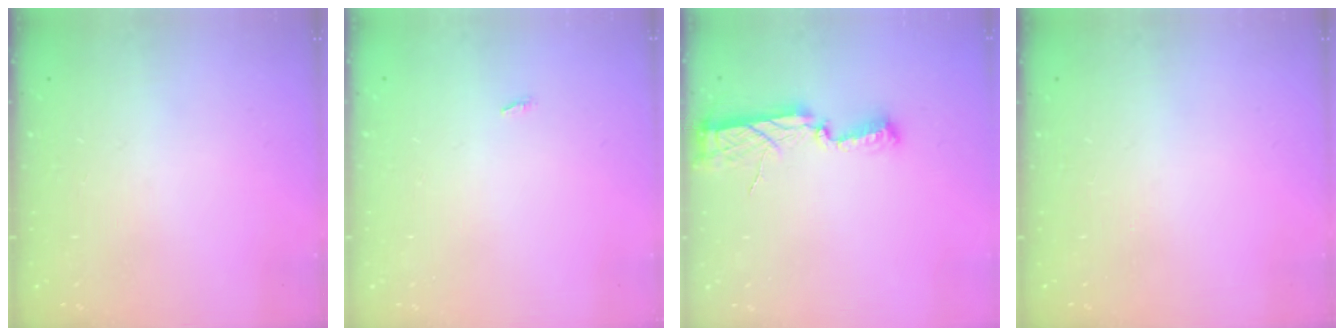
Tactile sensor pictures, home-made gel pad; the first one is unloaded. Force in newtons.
{"total": 4.2, "press": 1.6, "slide": 3.9}
{"total": 9.3, "press": 8.1, "slide": 4.6}
{"total": 0.0}